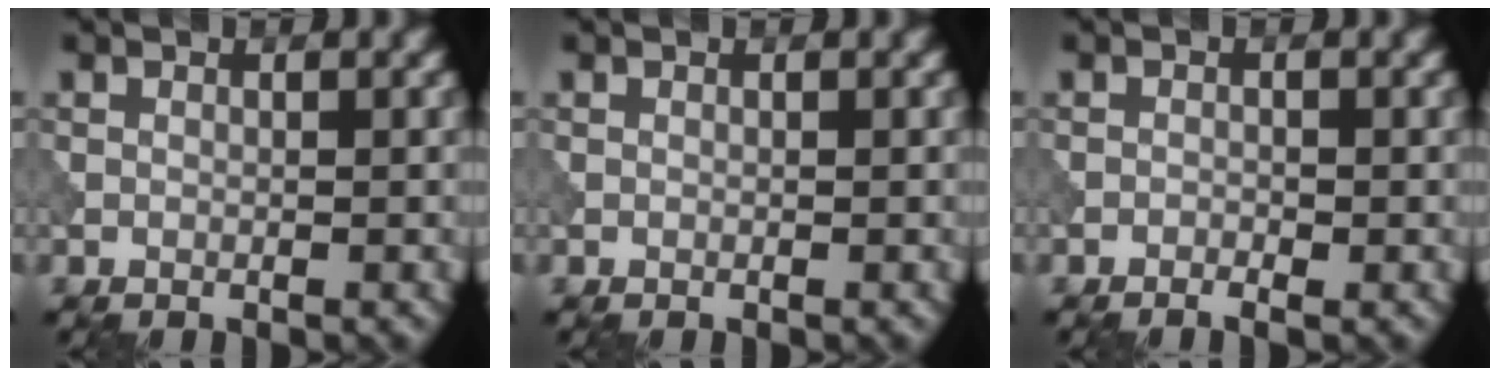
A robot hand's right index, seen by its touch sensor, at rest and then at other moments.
{"total": 0.0}
{"total": 0.7, "force": [-0.5, 0.2, 0.5], "torque": [-0.008, -0.001, -0.010]}